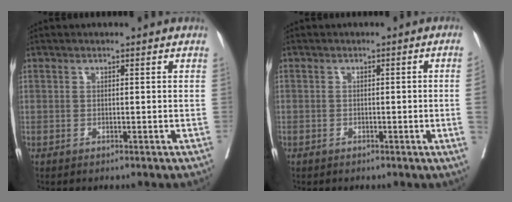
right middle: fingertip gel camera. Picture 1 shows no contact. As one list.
[{"total": 2.2, "force": [-0.6, -0.3, 2.1], "torque": [-0.030, 0.002, -0.008]}]